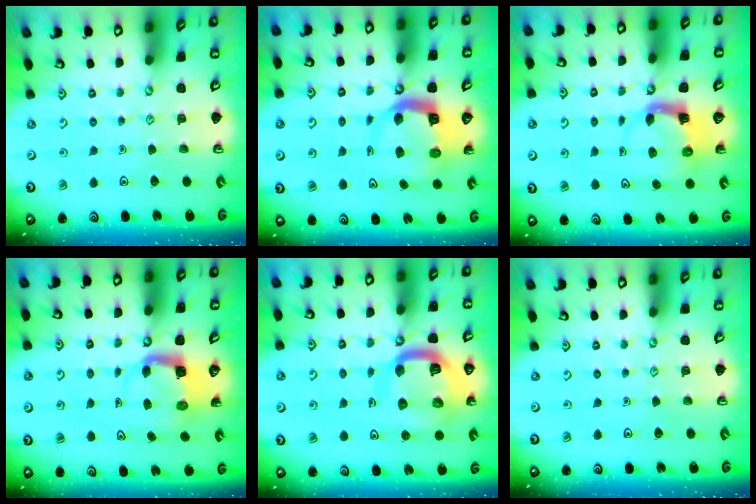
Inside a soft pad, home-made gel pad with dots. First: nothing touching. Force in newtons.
{"total": 7.5, "press": 7.4, "slide": 1.0}
{"total": 4.8, "press": 4.7, "slide": 1.0}
{"total": 4.7, "press": 4.7, "slide": 0.4}
{"total": 15.6, "press": 15.5, "slide": 1.7}
{"total": 0.0}